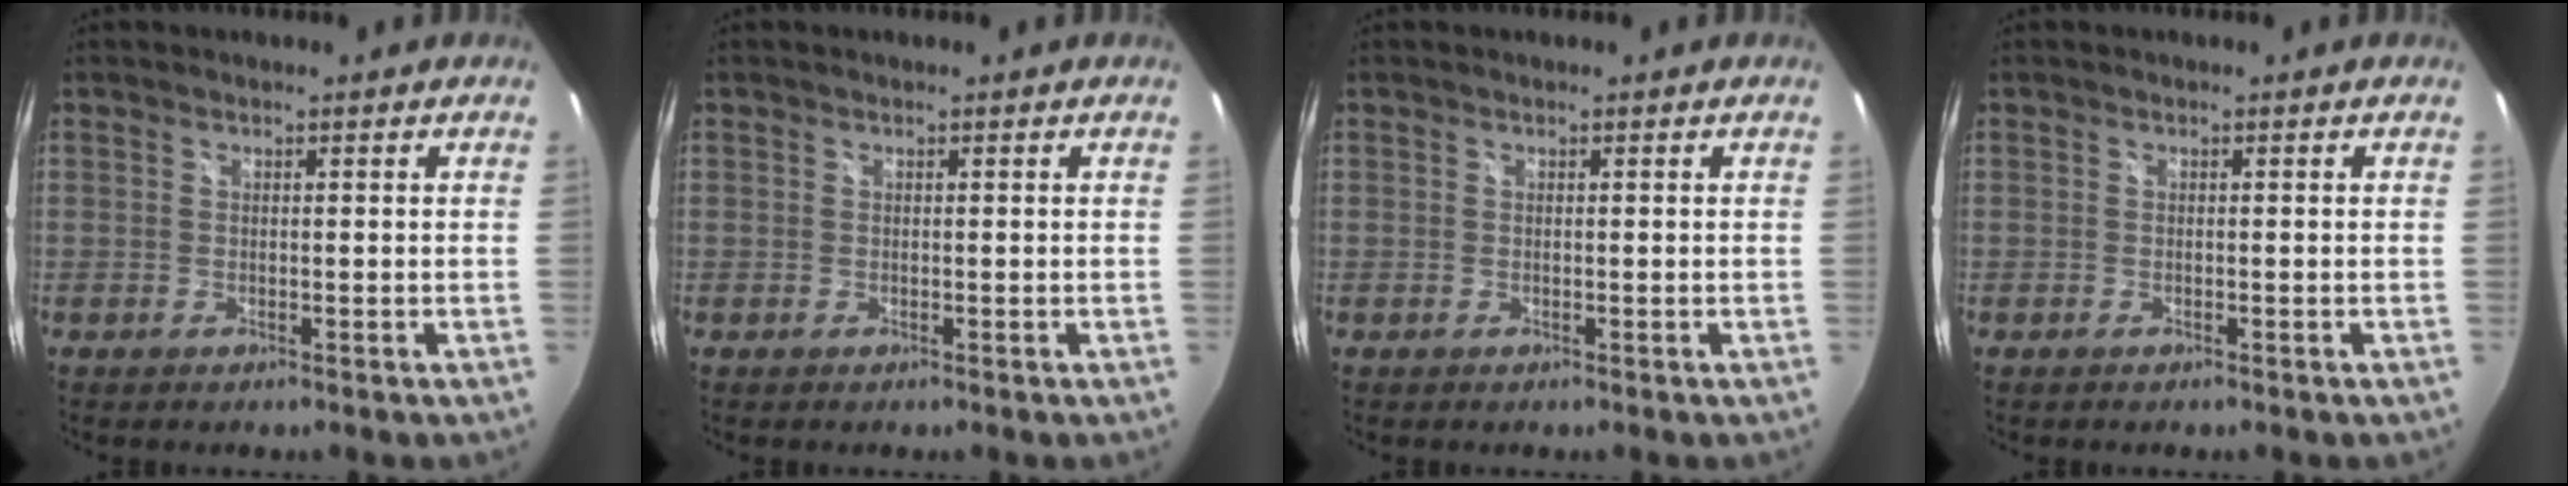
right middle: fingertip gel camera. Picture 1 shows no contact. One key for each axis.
{"total": 0.0}
{"total": 0.0}
{"total": 0.0}